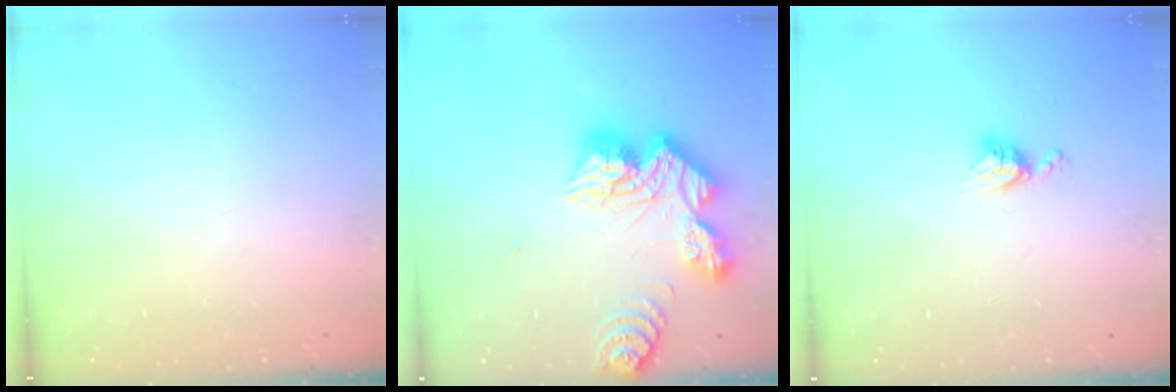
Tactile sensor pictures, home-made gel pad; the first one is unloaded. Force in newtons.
{"total": 19.6, "press": 19.5, "slide": 1.9}
{"total": 5.1, "press": 5.1, "slide": 0.5}